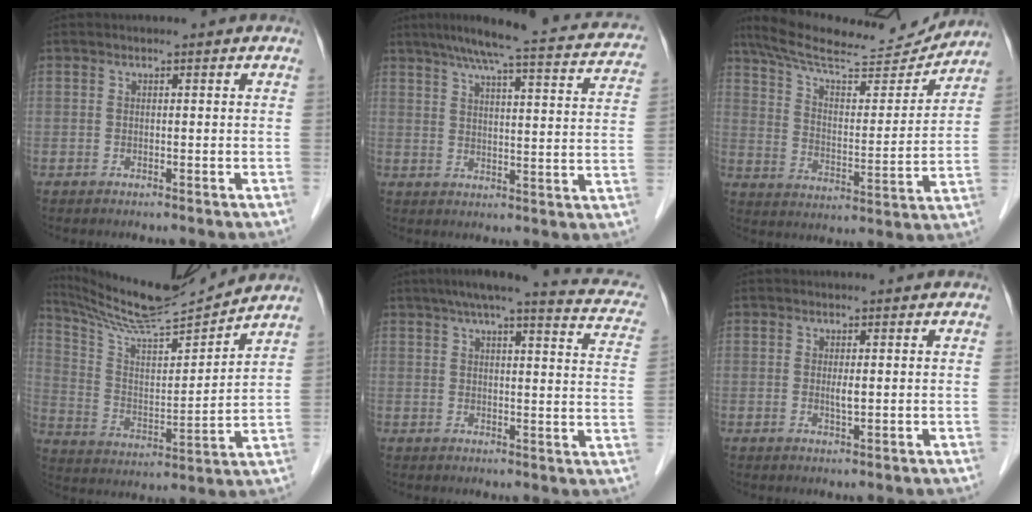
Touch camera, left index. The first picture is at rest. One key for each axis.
{"total": 22.5, "fx": 19.4, "fy": 2.6, "fz": 11.1, "tx": -0.158, "ty": -0.002, "tz": 0.230}
{"total": 18.4, "fx": 17.0, "fy": 2.7, "fz": 6.3, "tx": -0.107, "ty": -0.005, "tz": 0.259}
{"total": 16.7, "fx": 15.6, "fy": -0.1, "fz": 6.0, "tx": -0.117, "ty": -0.002, "tz": 0.271}
{"total": 18.1, "fx": 14.3, "fy": 2.7, "fz": 10.8, "tx": -0.141, "ty": 0.014, "tz": 0.156}
{"total": 1.2, "fx": 0.0, "fy": 0.1, "fz": 1.2, "tx": -0.026, "ty": -0.006, "tz": 0.002}